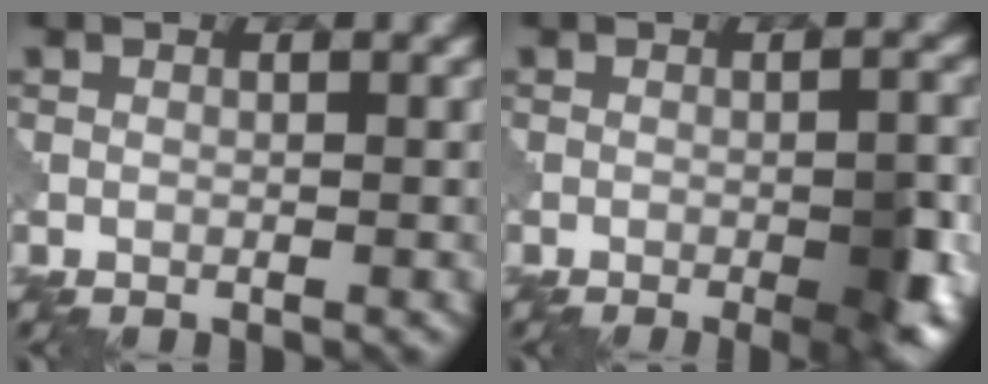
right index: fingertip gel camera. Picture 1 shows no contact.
{"total": 5.3, "force": [-1.8, 1.2, 4.9], "torque": [-0.074, -0.003, -0.020]}